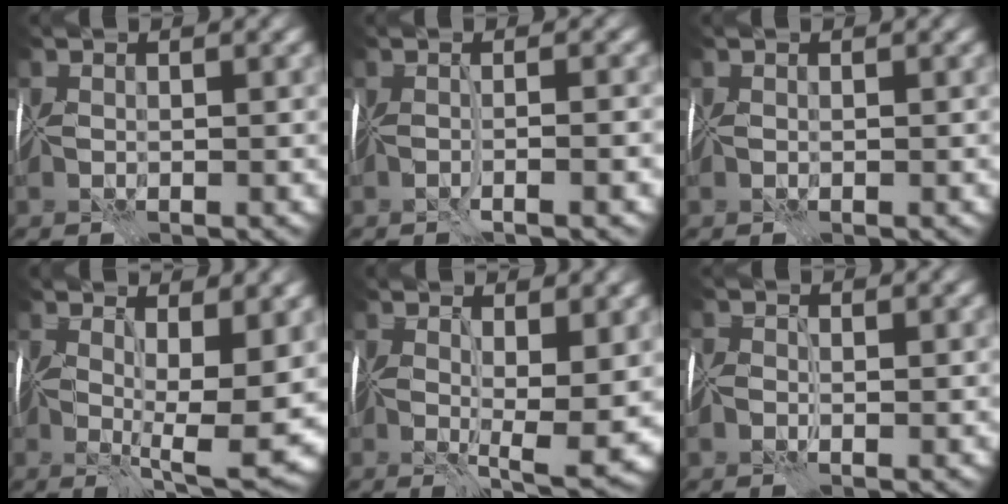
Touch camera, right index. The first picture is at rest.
{"total": 2.8, "force": [-0.8, 0.6, 2.6], "torque": [-0.031, -0.007, -0.013]}
{"total": 0.0}
{"total": 8.7, "force": [1.3, 2.8, 8.1], "torque": [-0.134, -0.021, 0.025]}
{"total": 6.9, "force": [1.1, 2.2, 6.5], "torque": [-0.105, -0.020, 0.021]}
{"total": 1.7, "force": [-0.3, 1.1, 1.2], "torque": [-0.025, -0.002, -0.010]}